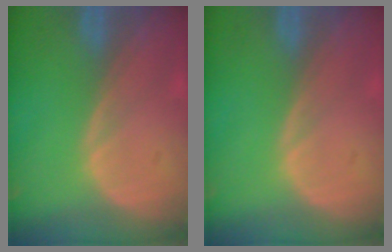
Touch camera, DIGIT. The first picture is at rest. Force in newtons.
{"total": 0.0}